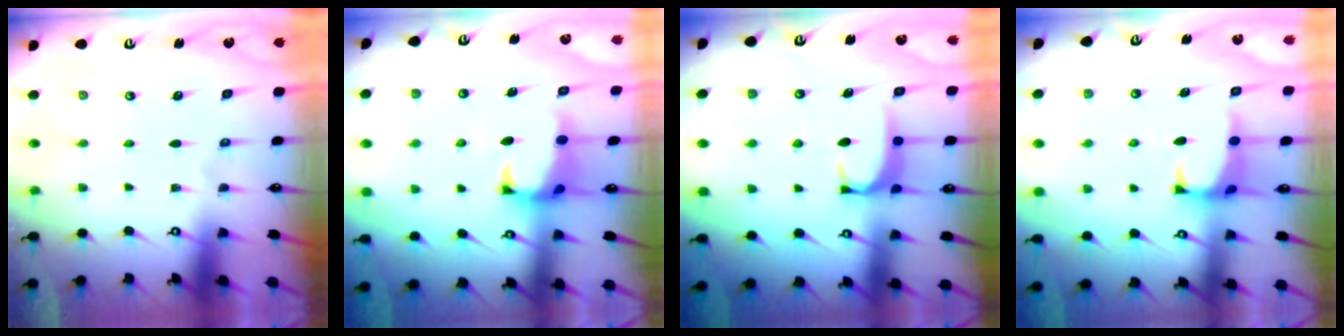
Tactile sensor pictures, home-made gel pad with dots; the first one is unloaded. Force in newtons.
{"total": 1.1, "press": 0.6, "slide": 0.9}
{"total": 1.8, "press": 1.7, "slide": 0.5}
{"total": 1.6, "press": 1.5, "slide": 0.6}